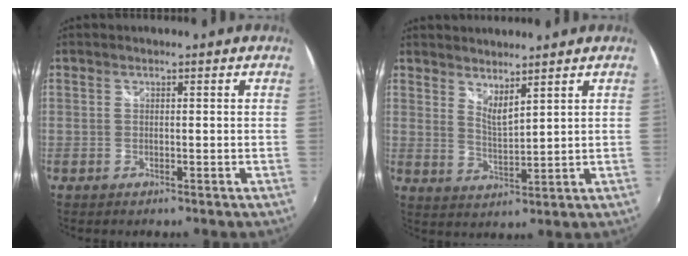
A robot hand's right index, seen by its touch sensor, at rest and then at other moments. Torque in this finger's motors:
{"motor_torque": [-0.02, 0.08, -0.01, 0.01]}